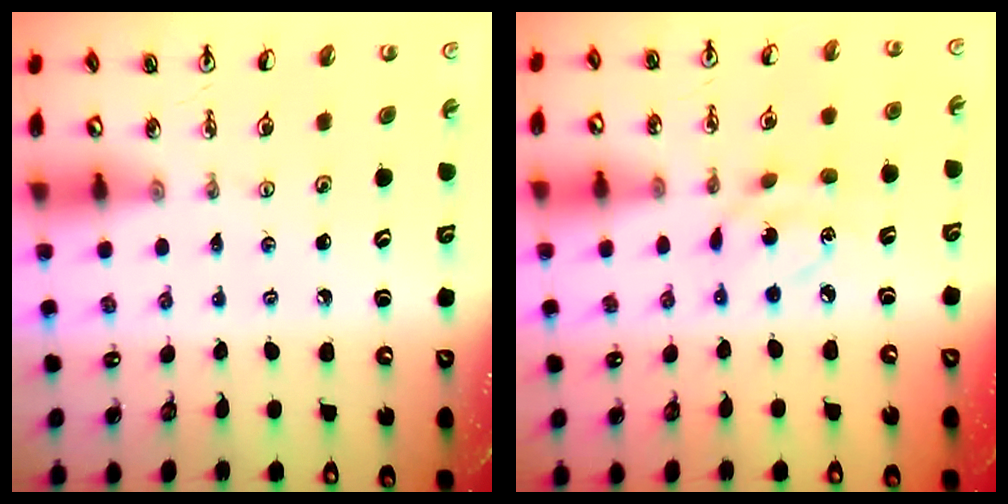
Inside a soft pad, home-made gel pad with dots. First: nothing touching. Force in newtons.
{"total": 5.3, "press": 5.3, "slide": 0.3}